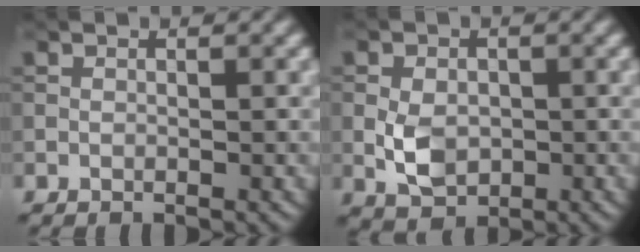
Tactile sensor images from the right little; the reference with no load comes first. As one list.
[{"total": 3.8, "force": [-0.7, 2.7, 2.6], "torque": [-0.051, -0.005, -0.015]}]